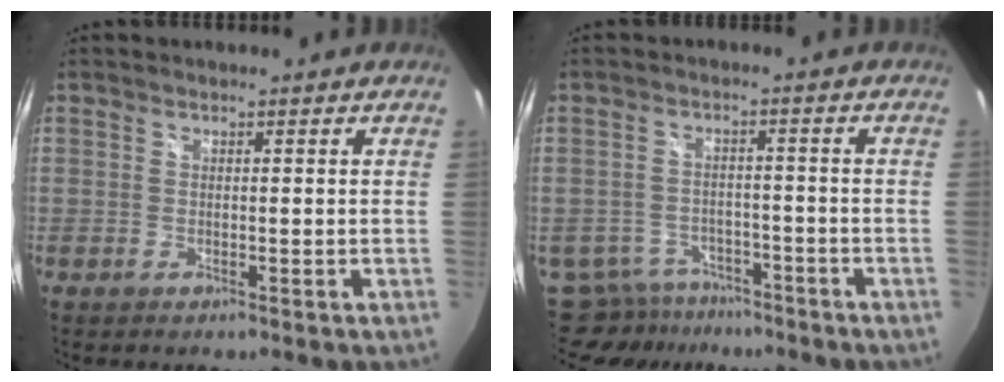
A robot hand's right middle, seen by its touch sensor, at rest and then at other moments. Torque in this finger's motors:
{"motor_torque": [-0.68, -0.41, -0.19, -0.06]}